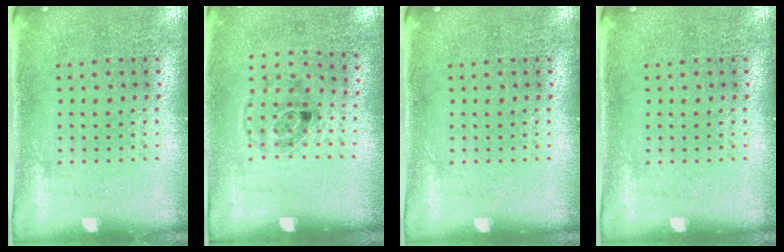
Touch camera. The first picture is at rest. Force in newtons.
{"total": 1.2, "press": 0.7, "slide": 0.9}
{"total": 0.0}
{"total": 0.0}